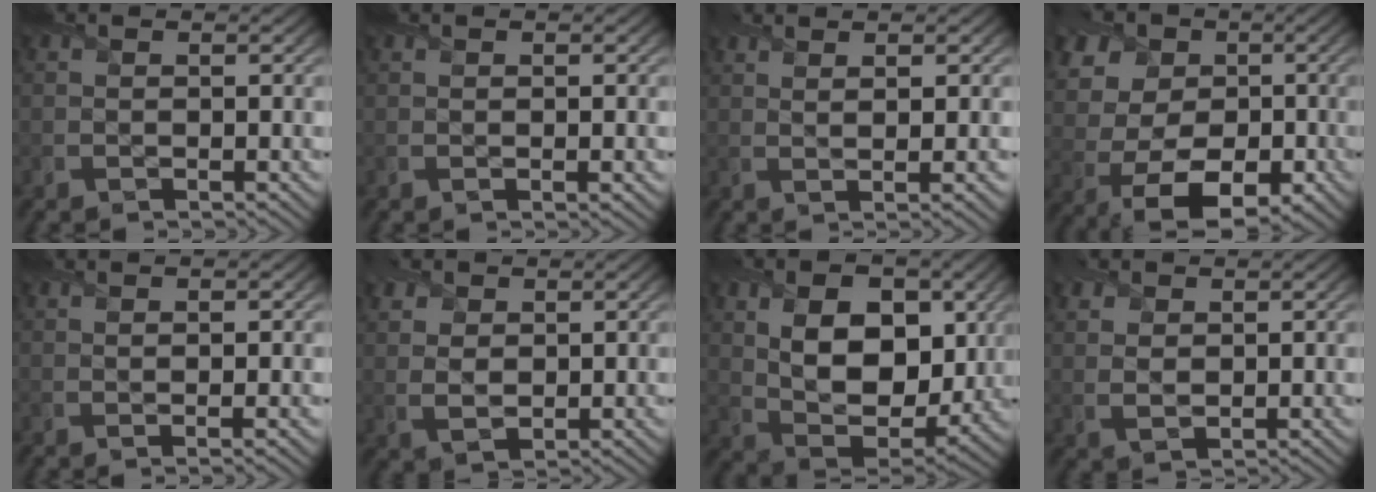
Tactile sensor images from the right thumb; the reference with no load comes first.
{"total": 0.8, "force": [0.2, 0.1, 0.8], "torque": [-0.014, 0.000, 0.004]}
{"total": 3.8, "force": [1.5, 0.4, 3.5], "torque": [-0.055, 0.003, 0.021]}
{"total": 13.3, "force": [1.6, 10.3, 8.2], "torque": [-0.186, 0.011, 0.024]}
{"total": 1.9, "force": [0.6, 0.0, 1.8], "torque": [-0.037, 0.008, 0.007]}
{"total": 3.9, "force": [2.1, 2.5, 2.2], "torque": [-0.059, 0.002, 0.044]}
{"total": 12.4, "force": [3.1, 8.0, 8.9], "torque": [-0.180, -0.008, 0.047]}
{"total": 3.0, "force": [1.8, 1.8, 1.7], "torque": [-0.044, 0.002, 0.040]}